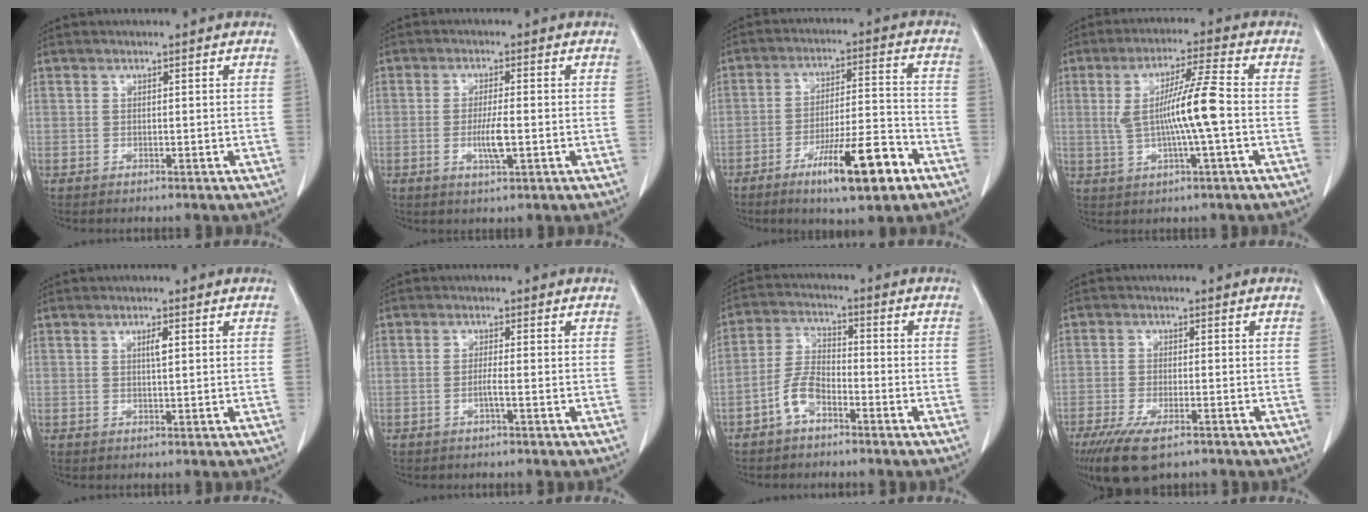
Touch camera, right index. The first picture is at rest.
{"total": 4.2, "force": [-1.0, 0.5, 4.1], "torque": [-0.081, -0.006, -0.016]}
{"total": 13.7, "force": [-7.7, 1.9, 11.2], "torque": [-0.184, -0.001, -0.120]}
{"total": 9.4, "force": [-0.3, -0.3, 9.4], "torque": [-0.174, 0.005, -0.006]}
{"total": 1.5, "force": [0.5, 0.2, 1.4], "torque": [-0.027, 0.001, 0.008]}
{"total": 1.6, "force": [-0.6, -0.2, 1.4], "torque": [-0.026, 0.001, -0.014]}
{"total": 5.7, "force": [-3.3, 2.6, 3.8], "torque": [-0.088, 0.014, -0.067]}
{"total": 9.0, "force": [-6.2, 2.6, 6.1], "torque": [-0.106, -0.020, -0.097]}